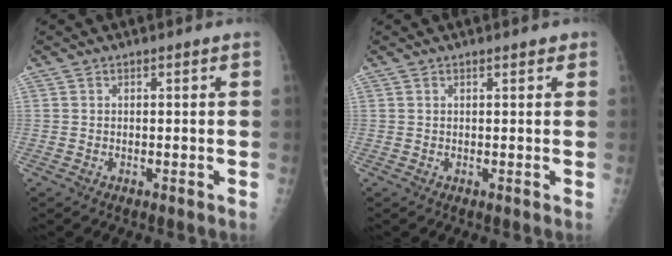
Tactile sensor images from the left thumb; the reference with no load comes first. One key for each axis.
{"total": 1.1, "fx": 0.7, "fy": 0.4, "fz": 0.7, "tx": -0.008, "ty": -0.001, "tz": 0.006}